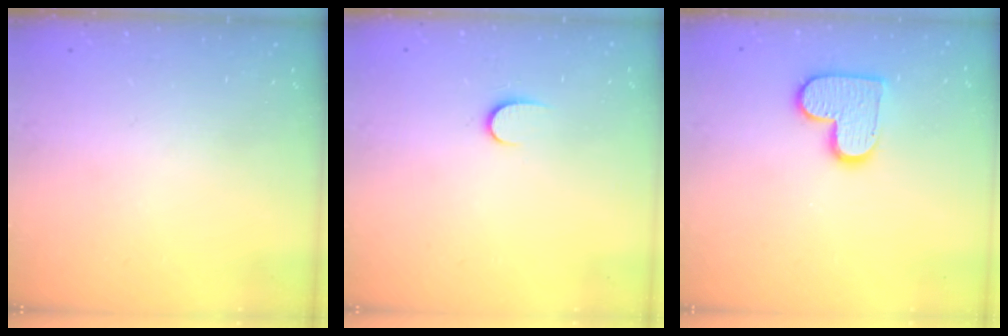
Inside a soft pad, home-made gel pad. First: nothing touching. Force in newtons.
{"total": 5.7, "press": 5.7, "slide": 0.5}
{"total": 11.9, "press": 11.9, "slide": 0.6}